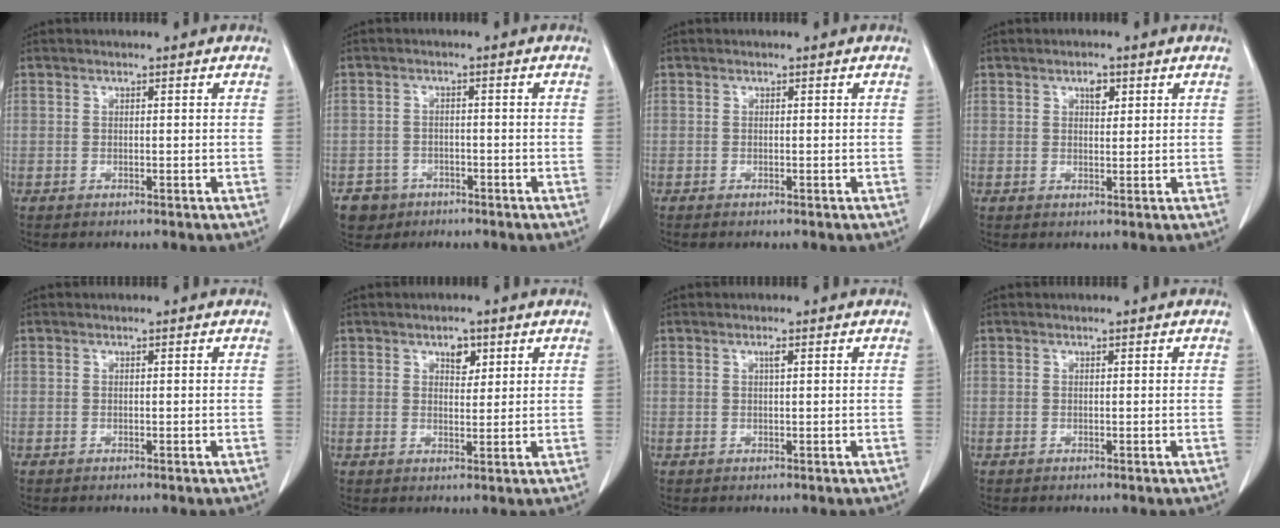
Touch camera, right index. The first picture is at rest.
{"total": 4.2, "force": [-2.3, 3.4, -0.1], "torque": [0.002, 0.010, -0.035]}
{"total": 0.5, "force": [-0.4, 0.0, 0.3], "torque": [-0.006, -0.002, -0.008]}
{"total": 2.1, "force": [1.0, 1.1, 1.5], "torque": [-0.023, 0.000, 0.016]}
{"total": 0.0}
{"total": 2.8, "force": [1.5, 1.6, 1.7], "torque": [-0.022, 0.000, 0.024]}
{"total": 0.8, "force": [0.3, 0.0, 0.7], "torque": [-0.016, 0.001, 0.006]}
{"total": 0.0}